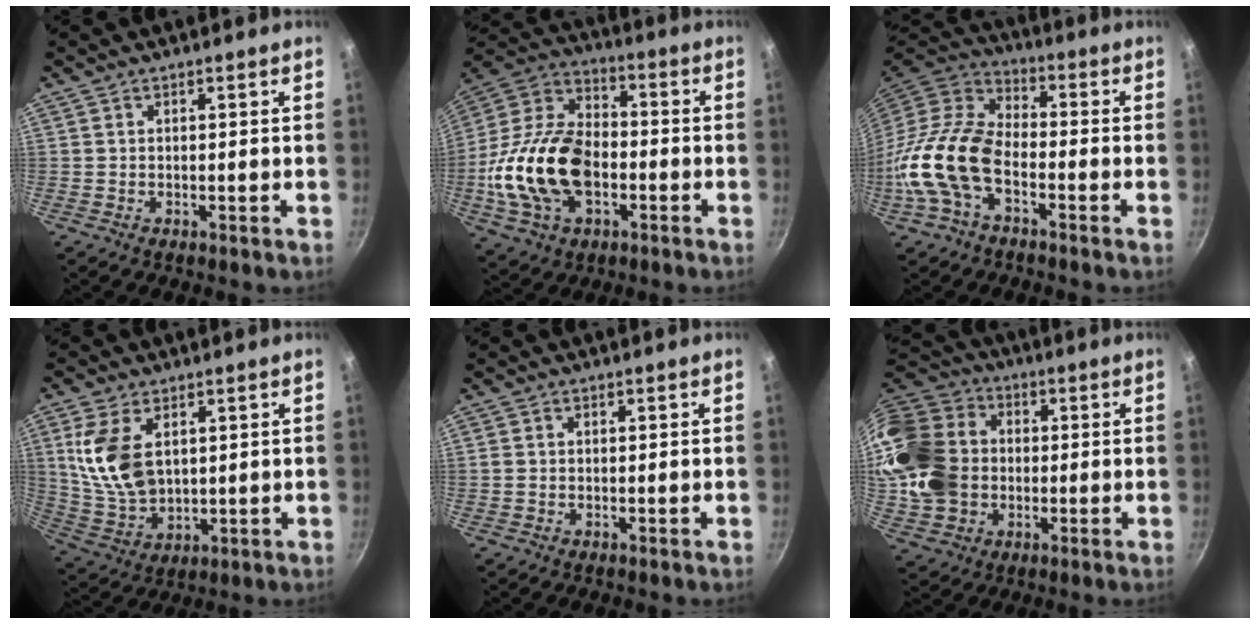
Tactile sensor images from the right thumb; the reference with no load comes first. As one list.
[{"total": 21.9, "force": [-4.3, 14.1, 16.2], "torque": [-0.294, 0.039, -0.084]}, {"total": 15.8, "force": [-5.3, 9.4, 11.5], "torque": [-0.213, 0.048, -0.121]}, {"total": 12.5, "force": [3.5, 7.6, 9.3], "torque": [-0.172, -0.021, 0.083]}, {"total": 1.0, "force": [0.1, 0.9, 0.5], "torque": [-0.009, 0.004, 0.000]}, {"total": 20.3, "force": [0.7, 16.4, 12.0], "torque": [-0.229, 0.030, 0.018]}]